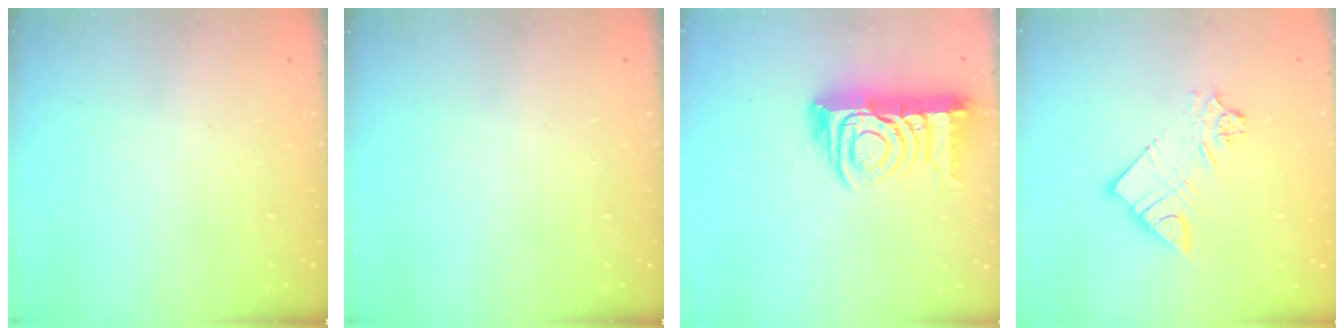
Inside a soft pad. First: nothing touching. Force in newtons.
{"total": 0.0}
{"total": 13.5, "press": 13.4, "slide": 1.5}
{"total": 10.8, "press": 10.8, "slide": 1.1}